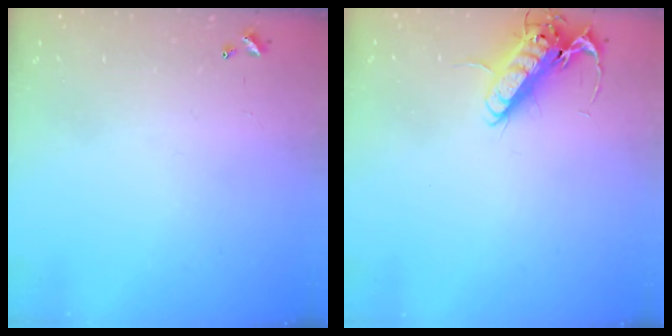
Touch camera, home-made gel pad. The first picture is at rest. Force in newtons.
{"total": 13.3, "press": 13.1, "slide": 2.4}